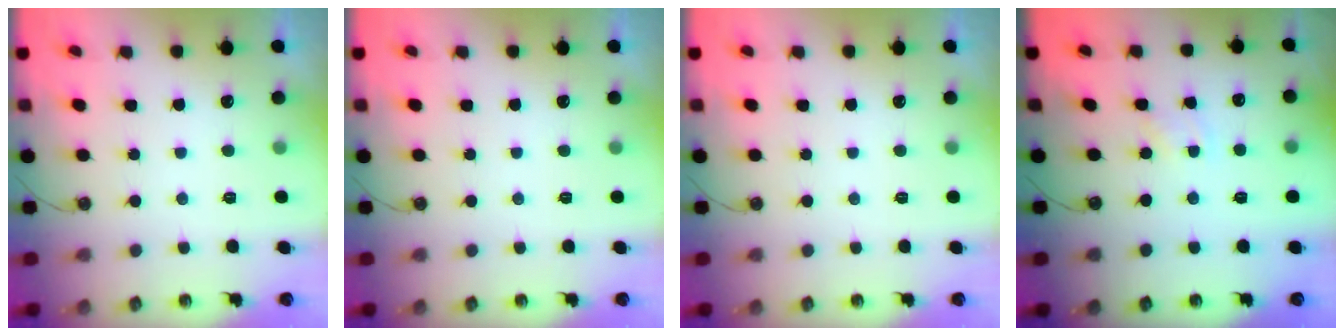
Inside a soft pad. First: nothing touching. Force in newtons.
{"total": 0.0}
{"total": 0.0}
{"total": 1.5, "press": 1.5, "slide": 0.3}